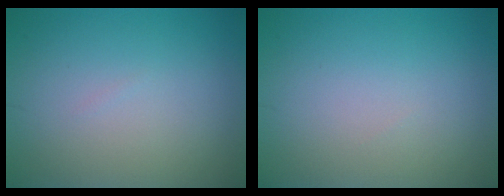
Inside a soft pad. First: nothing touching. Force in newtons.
{"total": 0.0}